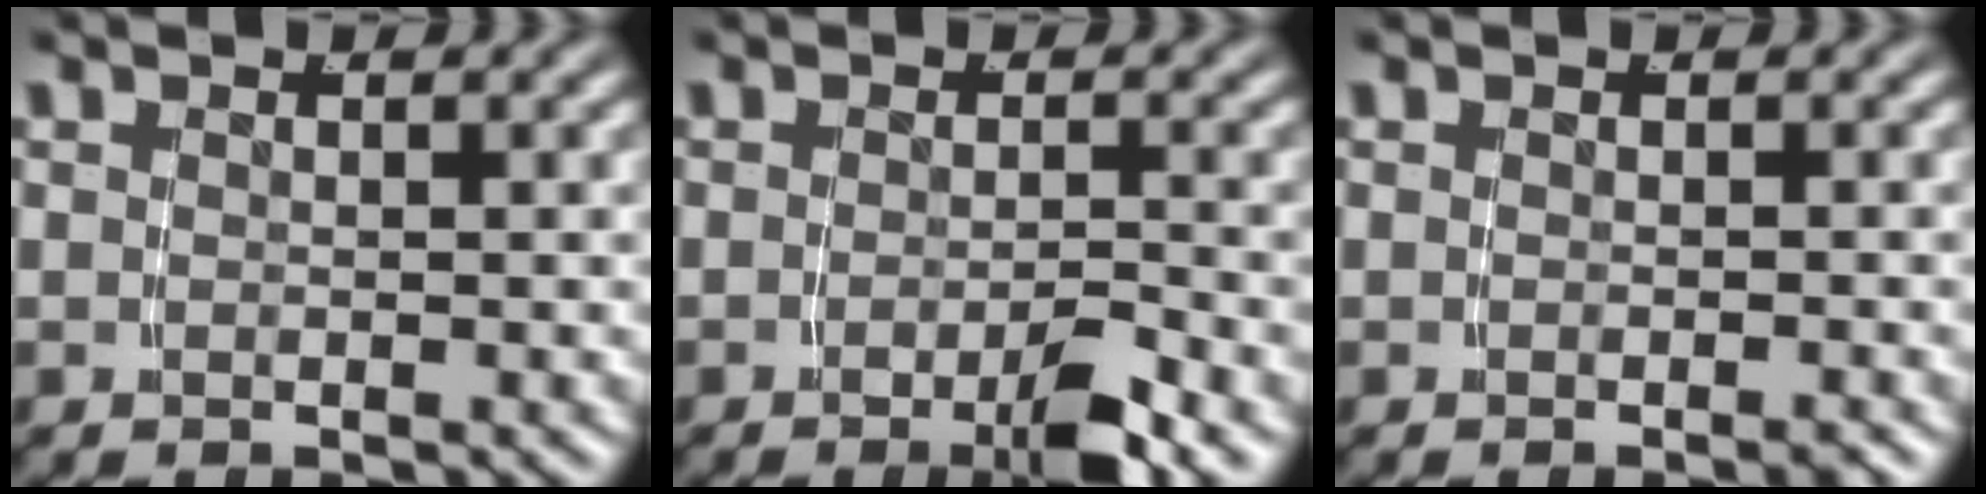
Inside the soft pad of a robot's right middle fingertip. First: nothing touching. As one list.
[{"total": 3.2, "force": [-2.1, 0.1, 2.5], "torque": [-0.032, 0.001, -0.039]}, {"total": 0.6, "force": [-0.4, 0.0, 0.4], "torque": [-0.003, 0.007, -0.012]}]